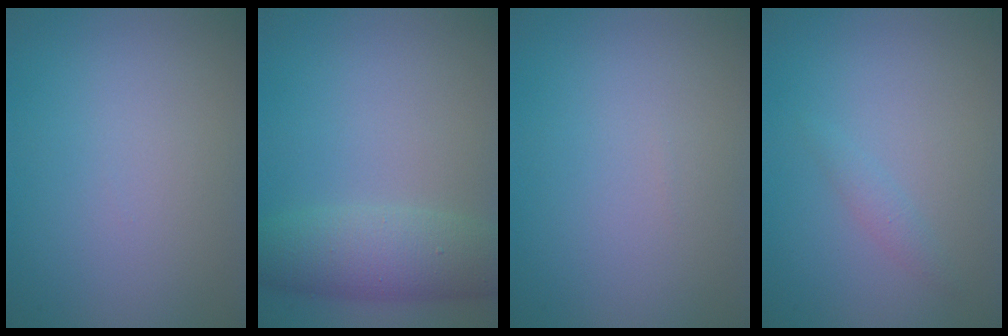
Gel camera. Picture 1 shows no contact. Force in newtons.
{"total": 5.2, "press": 5.2, "slide": 0.1}
{"total": 0.0}
{"total": 0.9, "press": 0.9, "slide": 0.0}